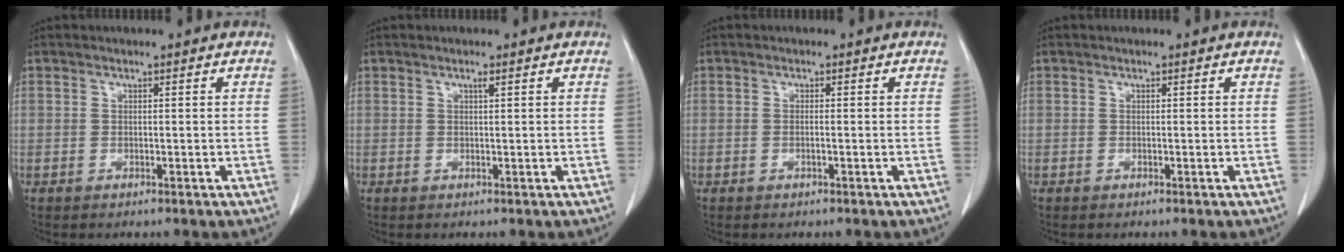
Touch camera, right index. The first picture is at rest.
{"total": 0.6, "force": [0.4, -0.1, 0.5], "torque": [-0.010, 0.000, 0.007]}
{"total": 0.5, "force": [-0.2, 0.0, 0.5], "torque": [-0.009, 0.000, -0.003]}
{"total": 0.0}